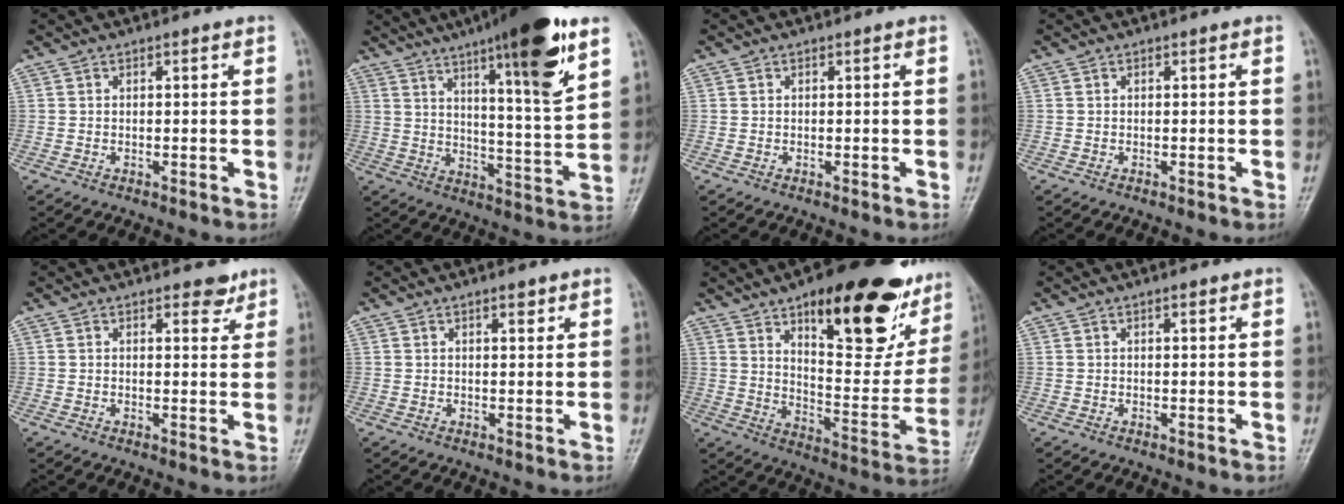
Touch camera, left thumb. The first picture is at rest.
{"total": 19.9, "force": [11.5, 2.8, 15.9], "torque": [-0.221, -0.053, 0.176]}
{"total": 0.0}
{"total": 0.0}
{"total": 2.9, "force": [2.1, 1.4, 1.4], "torque": [-0.003, -0.013, 0.027]}
{"total": 1.9, "force": [1.3, 0.6, 1.3], "torque": [-0.013, -0.006, 0.018]}
{"total": 29.0, "force": [16.3, 11.0, 21.3], "torque": [-0.242, -0.055, 0.236]}
{"total": 1.0, "force": [0.6, 0.3, 0.8], "torque": [-0.012, -0.001, 0.008]}